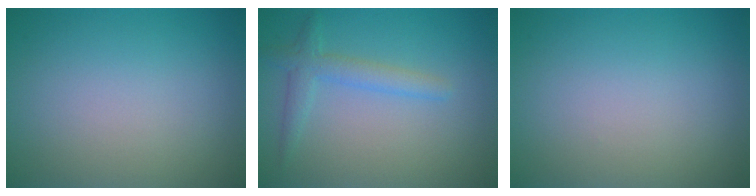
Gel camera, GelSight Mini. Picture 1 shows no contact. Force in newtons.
{"total": 2.4, "press": 2.4, "slide": 0.2}
{"total": 0.0}